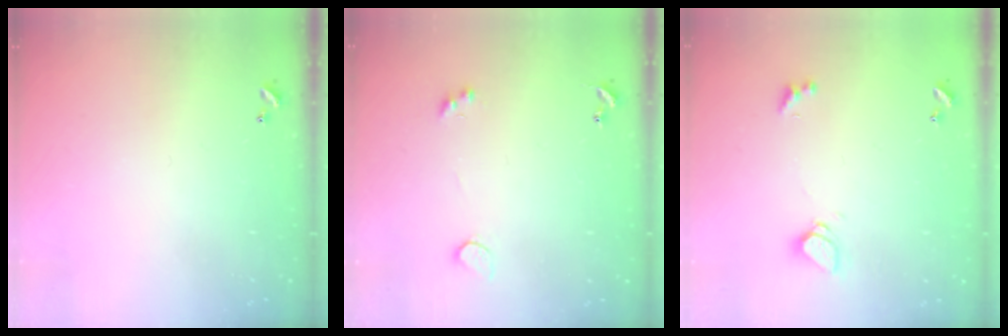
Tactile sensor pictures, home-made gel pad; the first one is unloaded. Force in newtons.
{"total": 2.1, "press": 1.9, "slide": 1.0}
{"total": 1.6, "press": 1.5, "slide": 0.4}